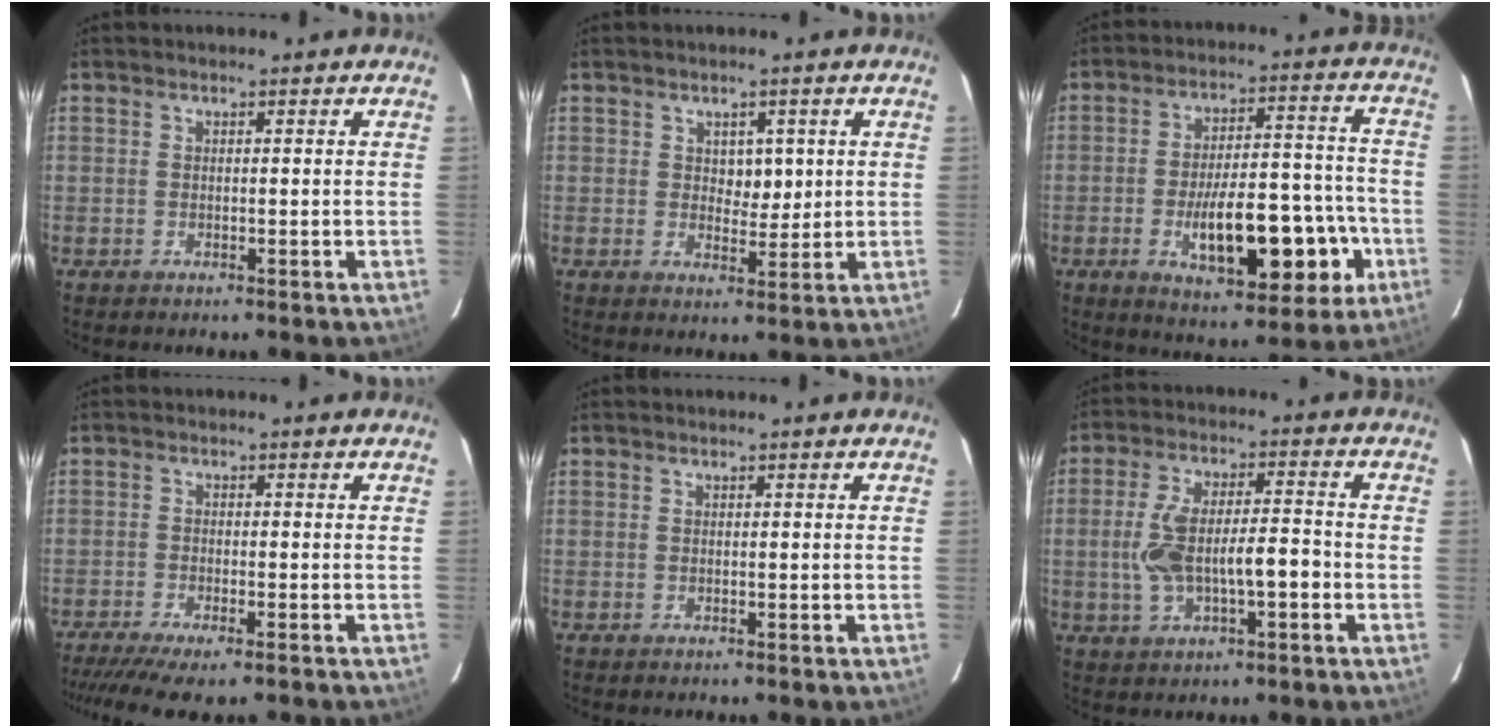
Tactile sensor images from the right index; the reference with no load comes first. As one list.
[{"total": 3.5, "force": [1.0, 2.3, 2.4], "torque": [-0.027, 0.000, 0.019]}, {"total": 16.4, "force": [-5.4, 5.7, 14.5], "torque": [-0.215, 0.018, -0.070]}, {"total": 11.6, "force": [-9.7, 1.8, 6.2], "torque": [-0.093, -0.020, -0.144]}, {"total": 0.0}, {"total": 9.8, "force": [-1.7, 3.1, 9.1], "torque": [-0.182, 0.022, -0.023]}]